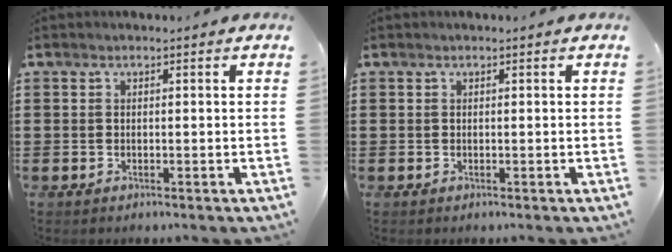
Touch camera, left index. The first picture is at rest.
{"total": 0.0}